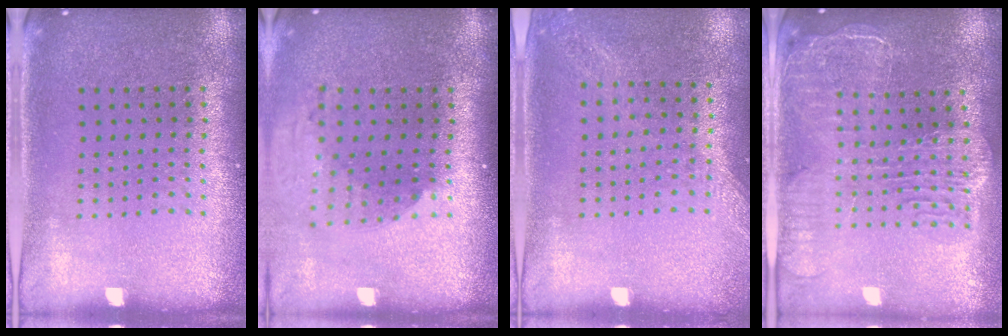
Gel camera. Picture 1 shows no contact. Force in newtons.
{"total": 1.9, "press": 1.4, "slide": 1.3}
{"total": 1.4, "press": 1.3, "slide": 0.4}
{"total": 2.3, "press": 2.0, "slide": 1.1}